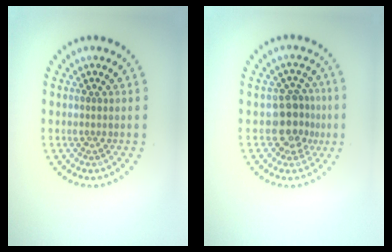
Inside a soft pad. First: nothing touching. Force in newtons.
{"total": 3.7, "press": 3.3, "slide": 1.7}